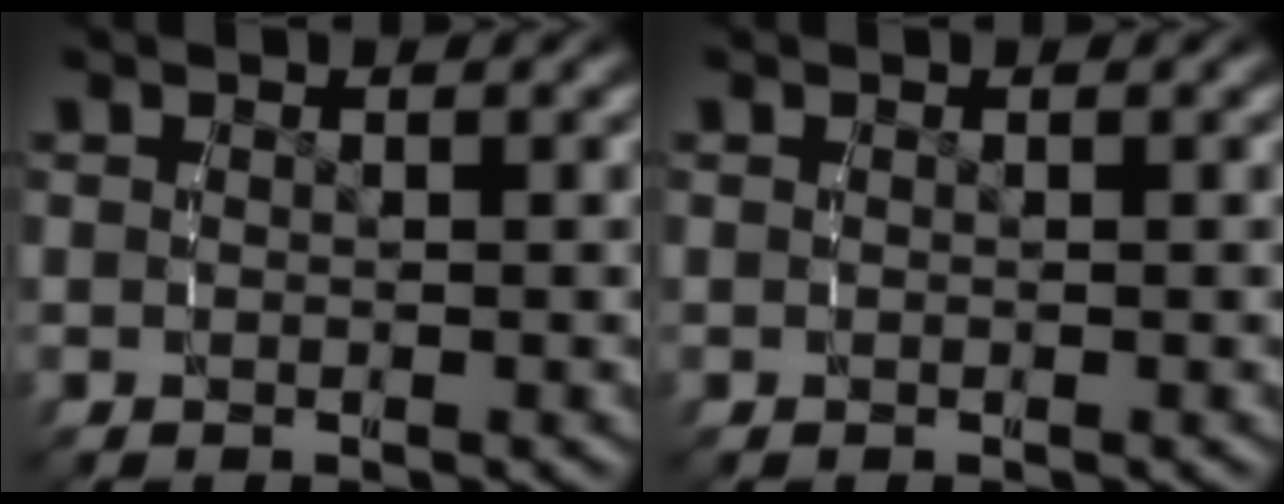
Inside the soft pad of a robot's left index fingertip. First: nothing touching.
{"total": 0.0}